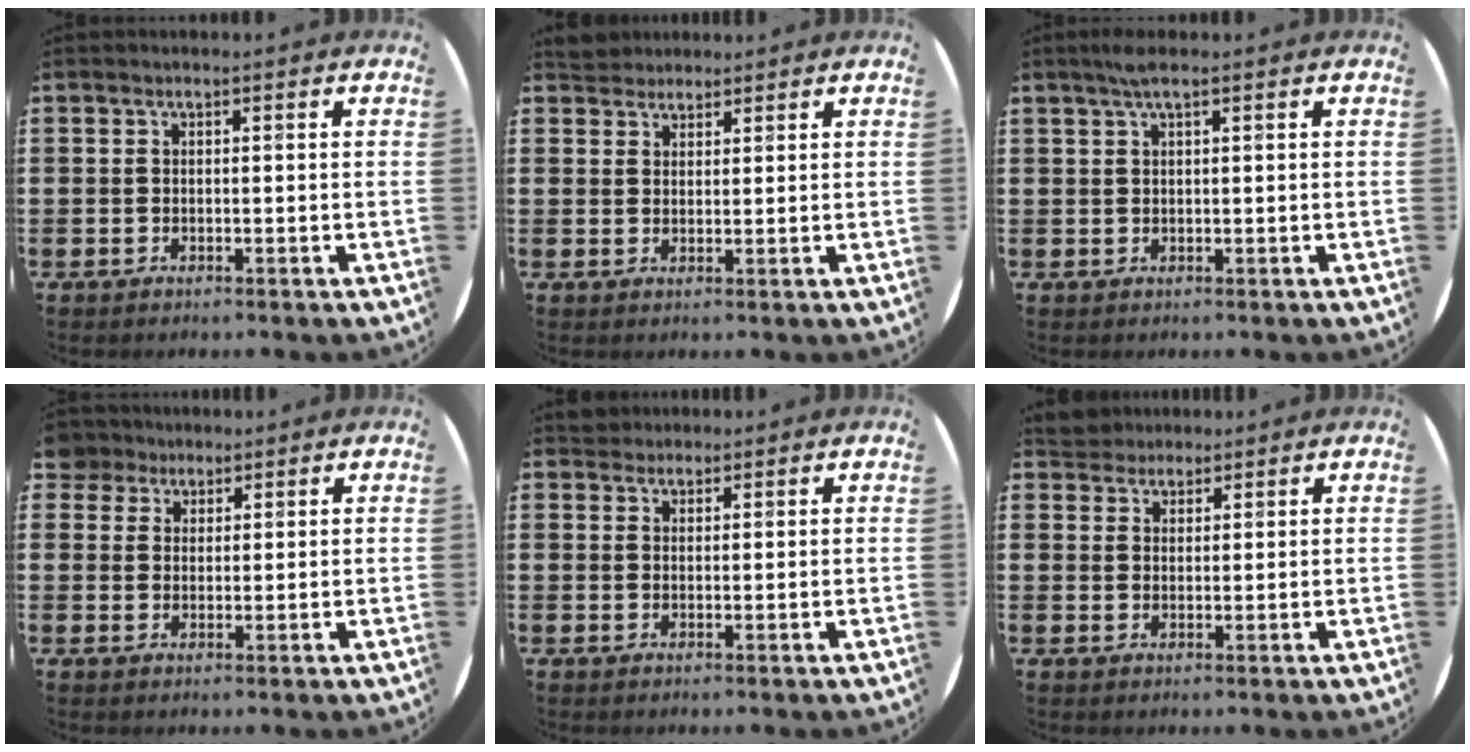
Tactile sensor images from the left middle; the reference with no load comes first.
{"total": 2.7, "force": [2.5, 0.8, -0.1], "torque": [-0.003, 0.001, 0.051]}
{"total": 2.0, "force": [1.3, 0.1, 1.5], "torque": [-0.032, 0.003, 0.023]}
{"total": 3.4, "force": [2.8, 1.9, -0.2], "torque": [0.000, 0.003, 0.055]}
{"total": 1.9, "force": [1.7, 0.7, -0.1], "torque": [-0.001, 0.006, 0.035]}
{"total": 3.1, "force": [2.9, 1.1, -0.3], "torque": [-0.002, 0.000, 0.056]}